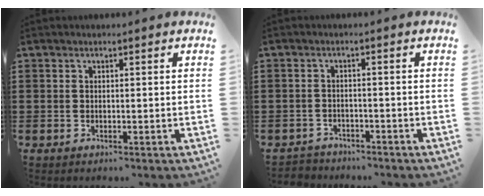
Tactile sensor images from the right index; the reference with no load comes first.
{"total": 1.8, "force": [-1.7, 0.4, -0.3], "torque": [-0.002, 0.003, -0.041]}